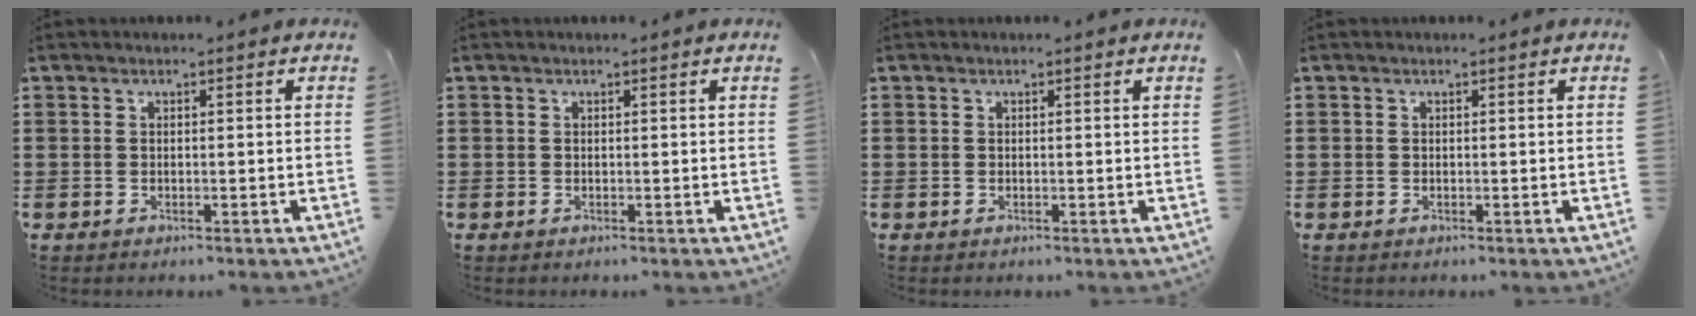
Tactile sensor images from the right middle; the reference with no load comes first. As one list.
[{"total": 0.0}, {"total": 0.0}, {"total": 0.0}]